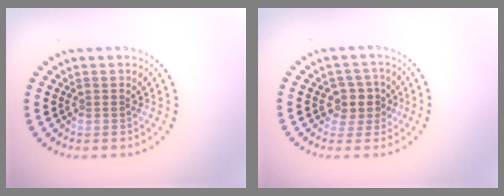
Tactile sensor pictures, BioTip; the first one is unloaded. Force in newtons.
{"total": 2.7, "press": 2.3, "slide": 1.4}